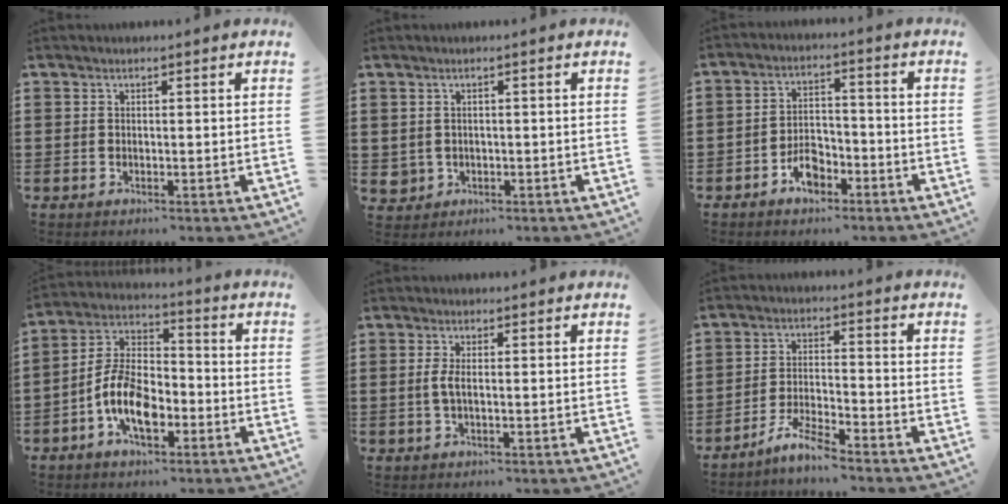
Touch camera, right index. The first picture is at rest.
{"total": 1.2, "force": [-0.1, 1.2, 0.3], "torque": [-0.012, 0.003, -0.004]}
{"total": 4.9, "force": [-3.2, 2.6, 2.7], "torque": [-0.050, 0.007, -0.060]}
{"total": 9.7, "force": [-3.8, 5.0, 7.3], "torque": [-0.172, -0.003, -0.076]}
{"total": 2.3, "force": [-0.2, 0.6, 2.2], "torque": [-0.056, -0.006, -0.009]}
{"total": 5.3, "force": [-4.9, 0.3, 2.1], "torque": [-0.052, 0.000, -0.096]}